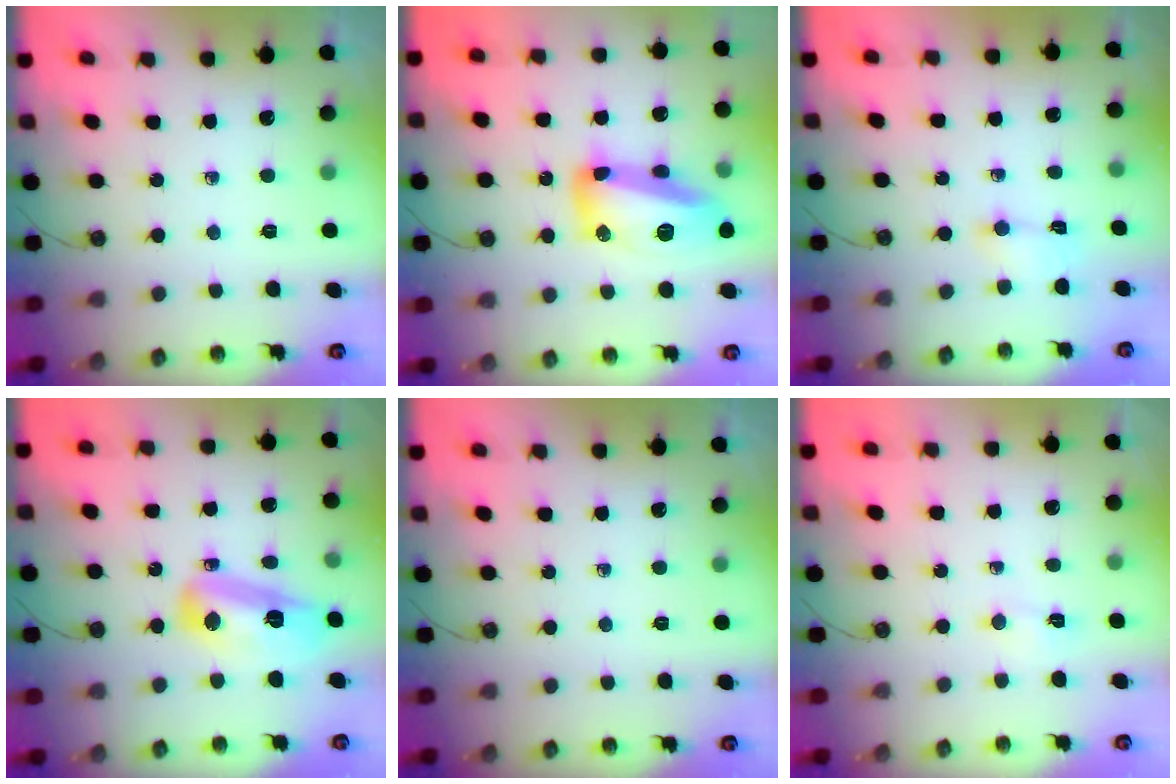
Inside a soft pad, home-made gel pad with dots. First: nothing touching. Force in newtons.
{"total": 17.2, "press": 17.2, "slide": 0.9}
{"total": 2.6, "press": 2.5, "slide": 0.9}
{"total": 13.2, "press": 13.1, "slide": 1.3}
{"total": 0.0}
{"total": 2.5, "press": 2.5, "slide": 0.5}